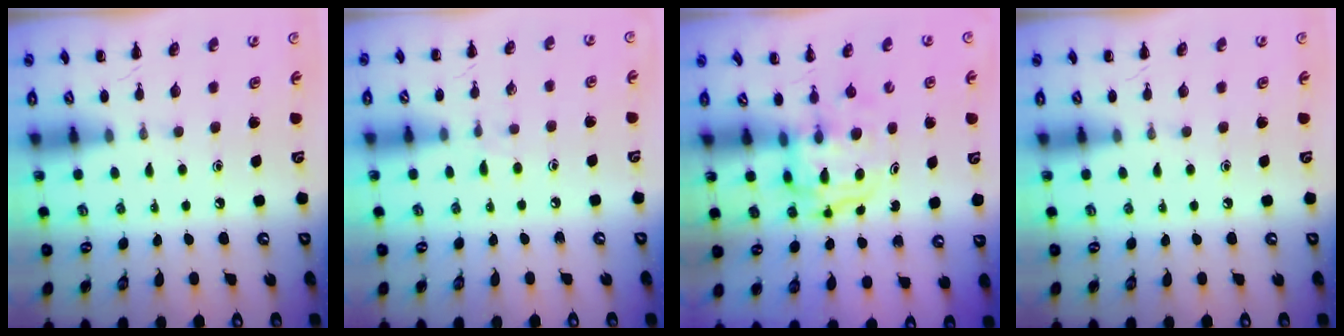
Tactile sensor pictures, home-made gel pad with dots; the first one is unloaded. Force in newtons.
{"total": 5.1, "press": 4.6, "slide": 2.2}
{"total": 3.6, "press": 3.6, "slide": 0.3}
{"total": 0.0}